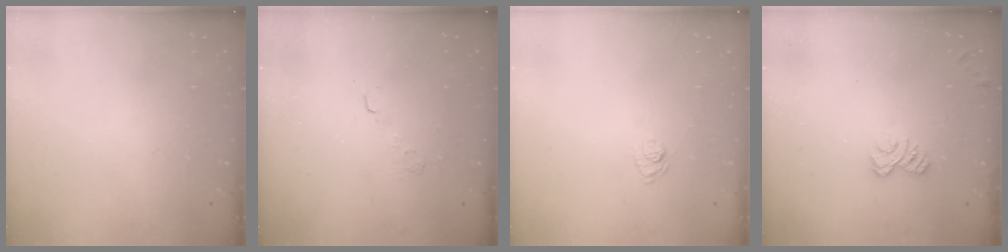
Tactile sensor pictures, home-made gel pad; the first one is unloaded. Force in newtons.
{"total": 2.7, "press": 2.3, "slide": 1.4}
{"total": 6.6, "press": 6.5, "slide": 1.4}
{"total": 3.4, "press": 3.2, "slide": 1.1}